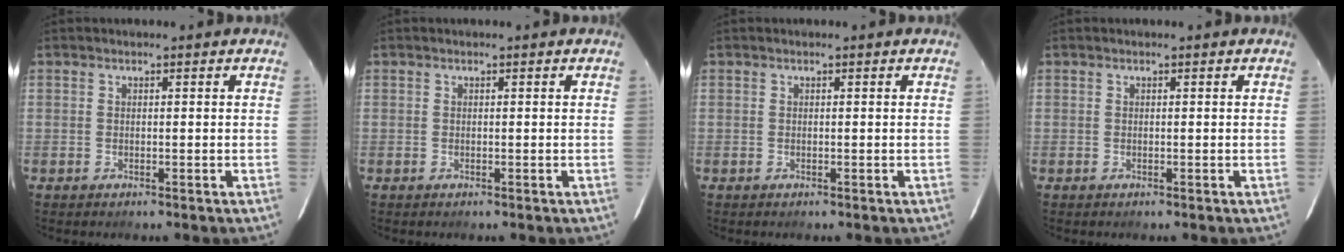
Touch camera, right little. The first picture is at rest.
{"total": 0.0}
{"total": 0.0}
{"total": 0.0}